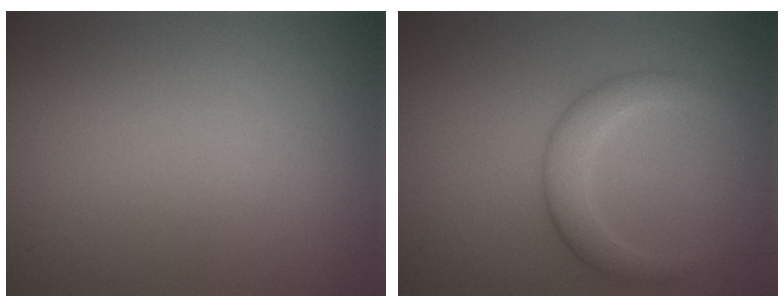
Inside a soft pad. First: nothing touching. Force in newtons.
{"total": 2.8, "press": 2.8, "slide": 0.2}